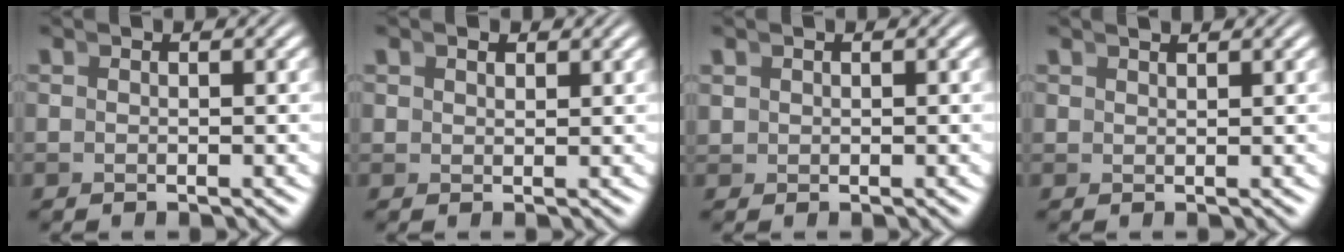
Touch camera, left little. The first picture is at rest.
{"total": 0.8, "force": [0.8, 0.0, 0.0], "torque": [0.009, -0.005, 0.020]}
{"total": 0.8, "force": [0.5, 0.6, 0.2], "torque": [-0.007, -0.007, 0.015]}
{"total": 1.2, "force": [1.0, -0.6, 0.0], "torque": [0.015, 0.000, 0.022]}